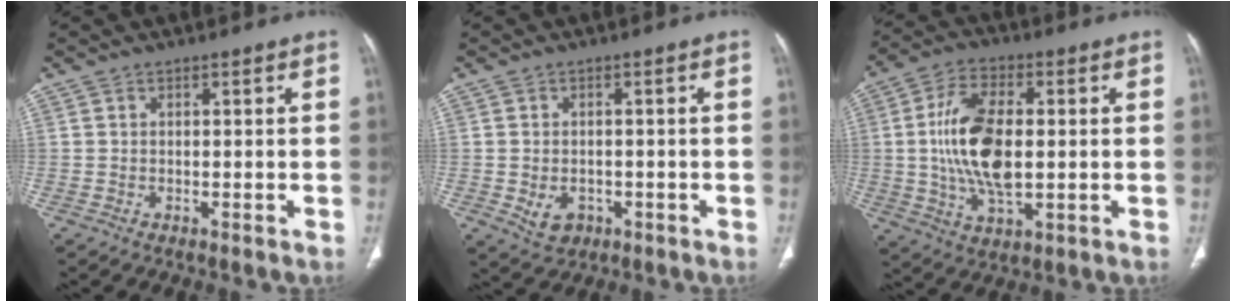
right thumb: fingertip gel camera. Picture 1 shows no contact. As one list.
[{"total": 4.4, "force": [-1.3, 3.4, 2.5], "torque": [-0.034, 0.005, -0.007]}, {"total": 14.9, "force": [0.3, 7.5, 12.8], "torque": [-0.244, 0.004, 0.006]}]